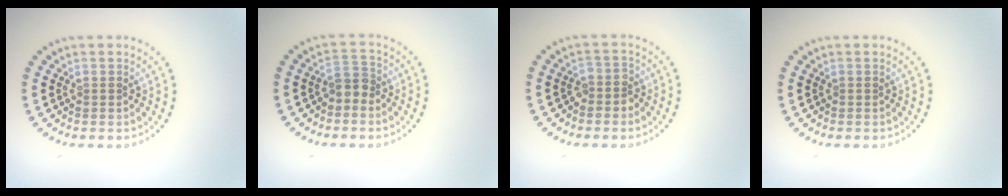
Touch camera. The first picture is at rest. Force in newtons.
{"total": 1.9, "press": 1.5, "slide": 1.0}
{"total": 1.7, "press": 1.5, "slide": 0.9}
{"total": 0.0}